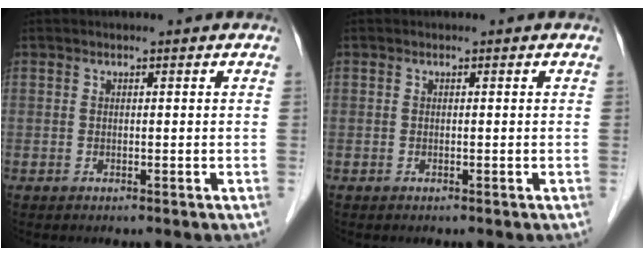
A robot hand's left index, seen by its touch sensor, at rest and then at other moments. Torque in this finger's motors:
{"motor_torque": [0.00, 0.00, -0.02, -0.01]}